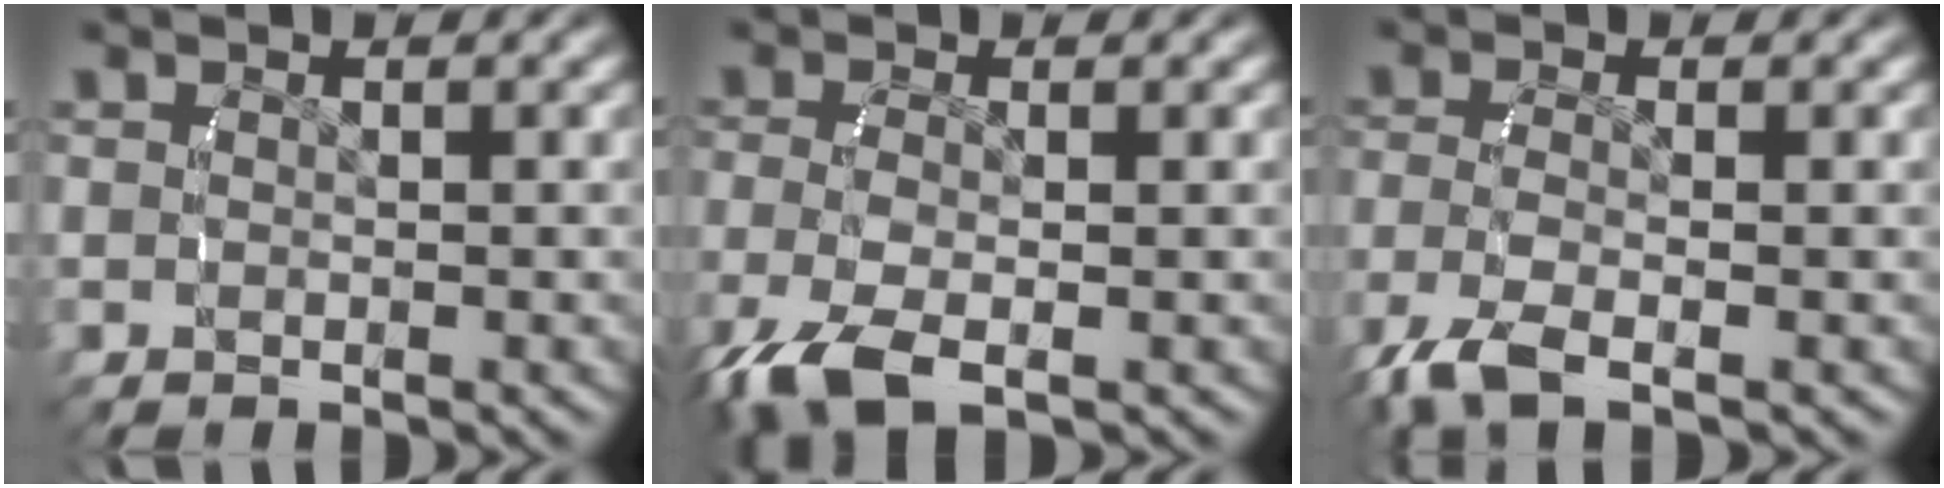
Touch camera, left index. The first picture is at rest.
{"total": 4.8, "force": [-2.4, 2.3, 3.5], "torque": [-0.093, -0.027, -0.020]}
{"total": 4.5, "force": [-1.9, 2.1, 3.4], "torque": [-0.094, -0.032, -0.010]}